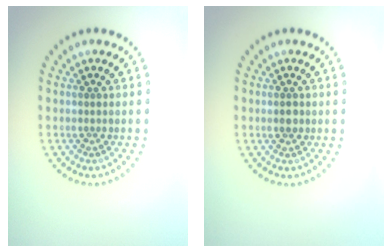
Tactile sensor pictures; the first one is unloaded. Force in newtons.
{"total": 1.2, "press": 1.2, "slide": 0.1}